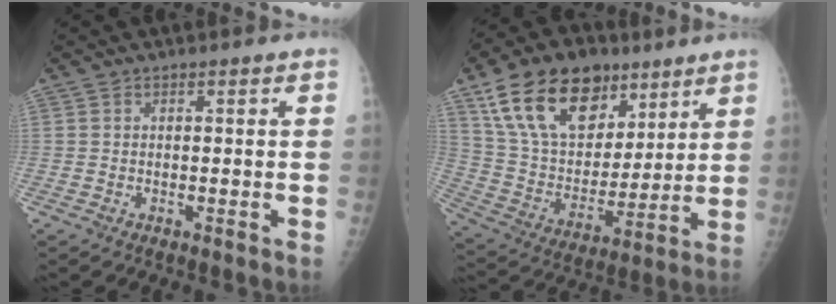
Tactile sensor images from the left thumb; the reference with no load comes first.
{"total": 22.2, "force": [12.7, 13.6, 12.1], "torque": [-0.181, -0.033, 0.231]}